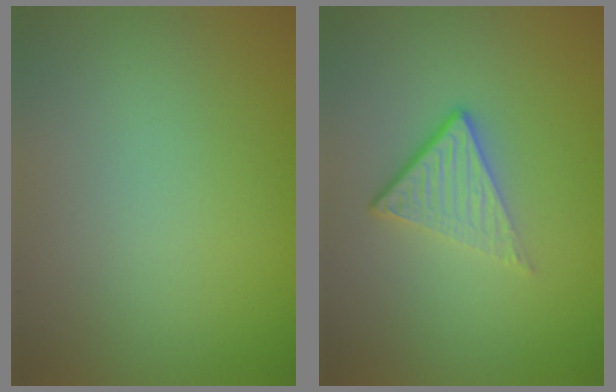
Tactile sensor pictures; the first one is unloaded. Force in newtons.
{"total": 4.0, "press": 2.5, "slide": 3.0}